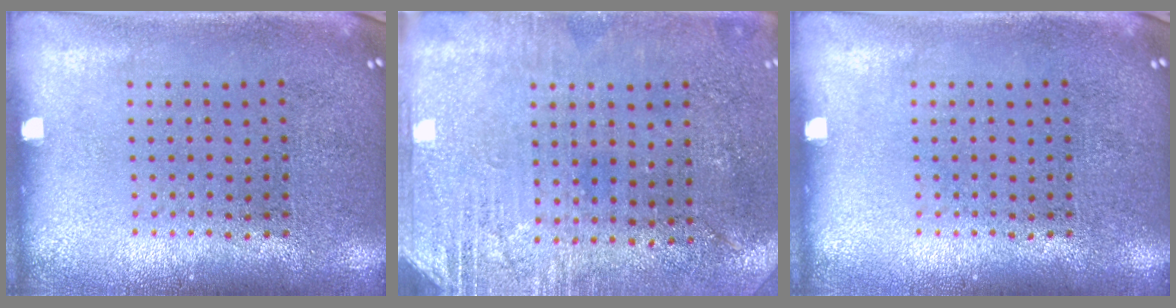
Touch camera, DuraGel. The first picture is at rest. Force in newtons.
{"total": 2.8, "press": 2.5, "slide": 1.4}
{"total": 0.0}